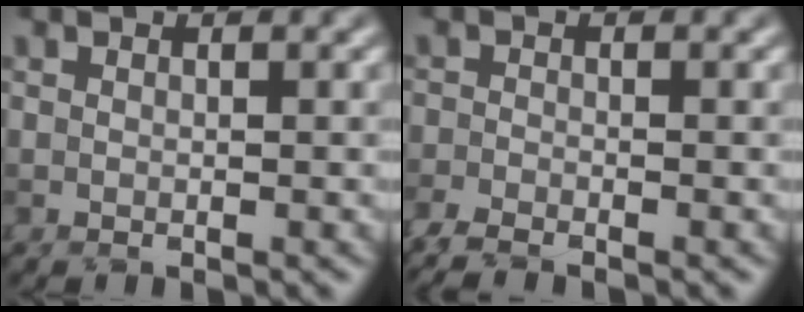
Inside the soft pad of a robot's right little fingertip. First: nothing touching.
{"total": 2.7, "force": [-2.3, 0.4, 1.3], "torque": [-0.033, -0.009, -0.053]}